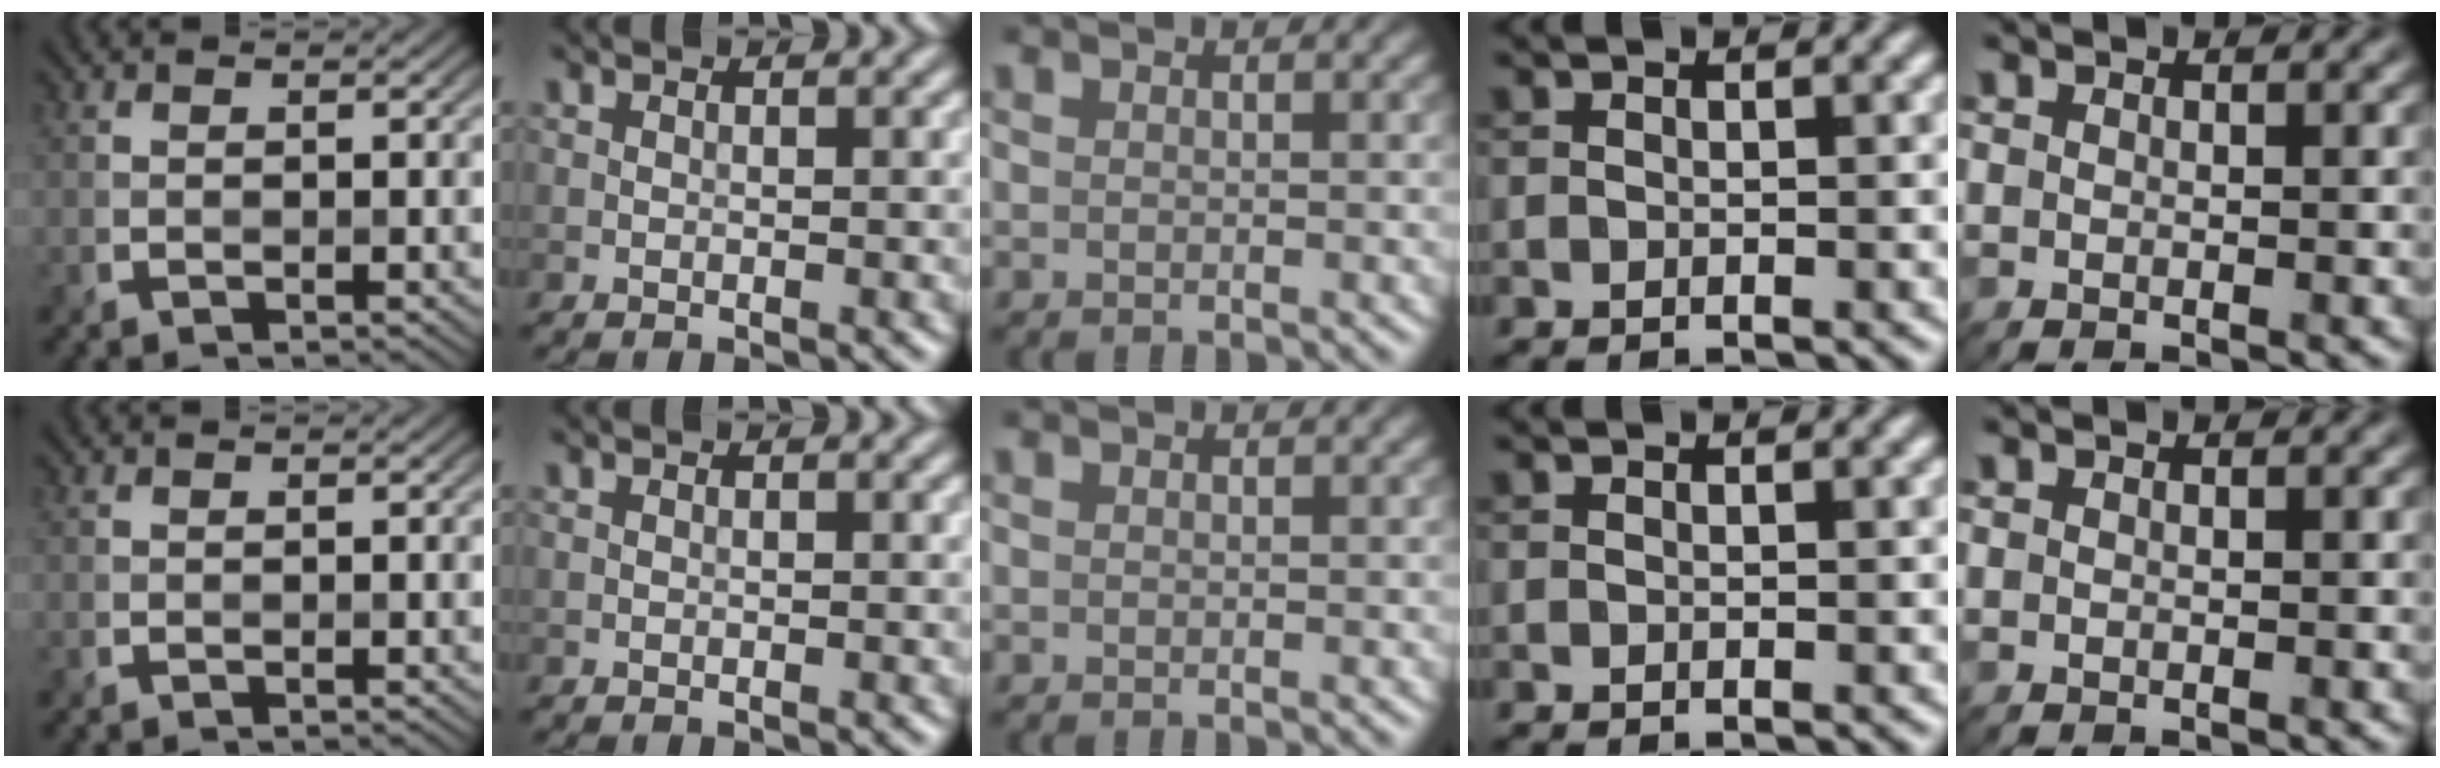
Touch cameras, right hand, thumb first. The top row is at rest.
{}